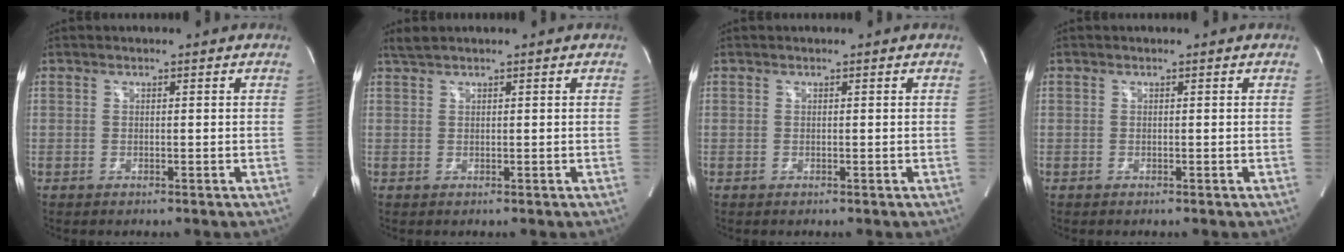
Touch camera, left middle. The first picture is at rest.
{"total": 1.4, "force": [1.3, -0.1, 0.5], "torque": [-0.018, 0.013, 0.031]}
{"total": 0.0}
{"total": 0.0}